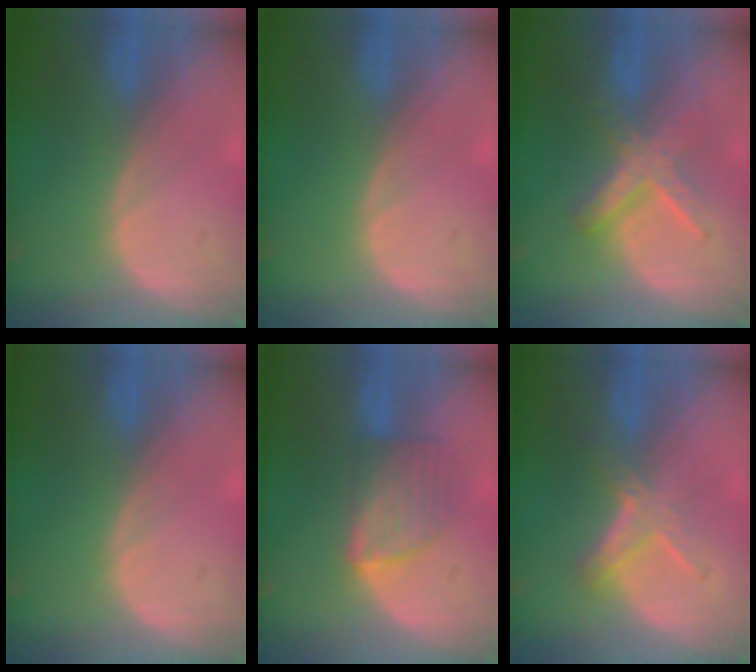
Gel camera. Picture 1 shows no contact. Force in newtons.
{"total": 0.0}
{"total": 6.4, "press": 6.4, "slide": 0.3}
{"total": 0.0}
{"total": 5.9, "press": 5.7, "slide": 1.5}
{"total": 5.0, "press": 4.9, "slide": 0.8}